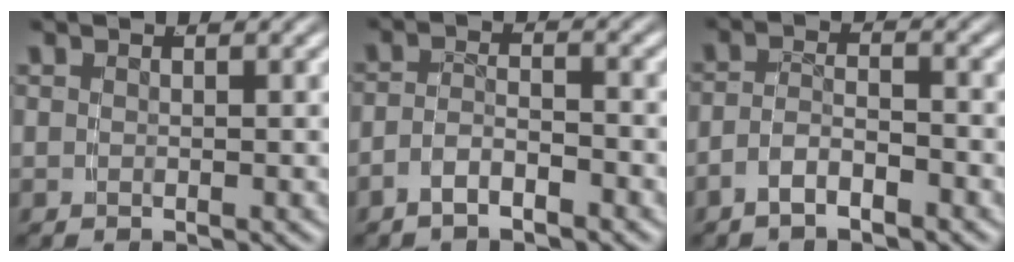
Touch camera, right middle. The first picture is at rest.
{"total": 2.8, "force": [-2.3, 1.0, 1.3], "torque": [-0.021, -0.005, -0.039]}
{"total": 3.0, "force": [-2.3, 1.2, 1.6], "torque": [-0.028, -0.007, -0.038]}